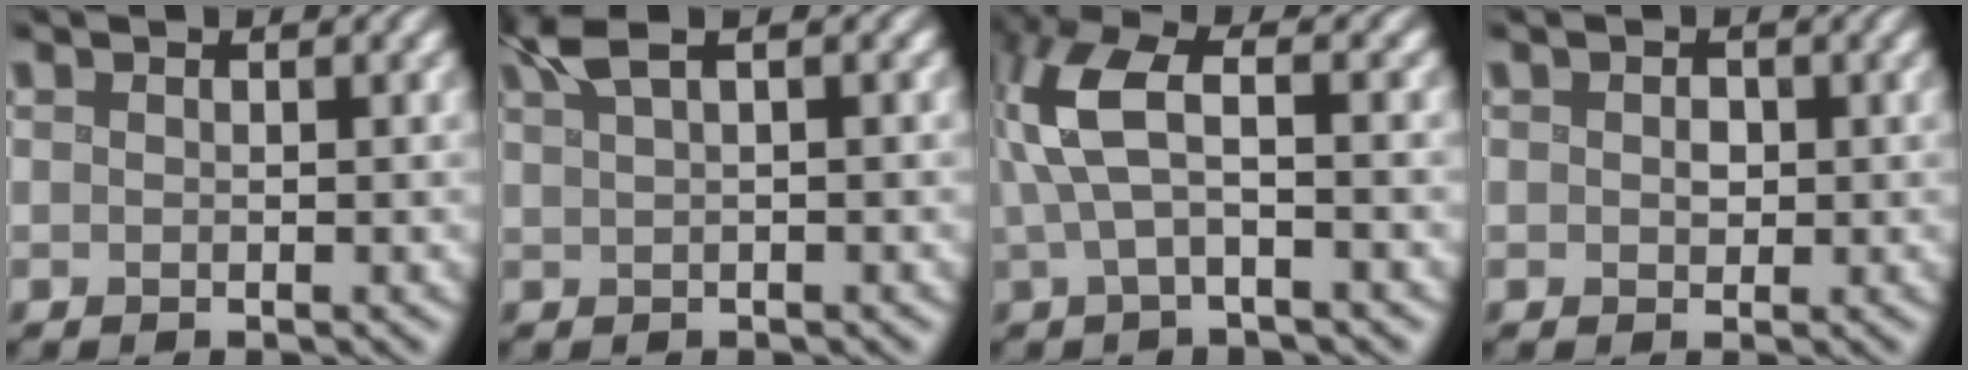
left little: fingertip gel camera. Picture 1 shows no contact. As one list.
[{"total": 3.3, "force": [1.7, 0.9, 2.7], "torque": [-0.042, 0.016, 0.028]}, {"total": 6.3, "force": [1.1, 2.2, 5.8], "torque": [-0.132, 0.015, 0.012]}, {"total": 1.1, "force": [0.1, 0.9, 0.7], "torque": [-0.012, -0.001, -0.001]}]